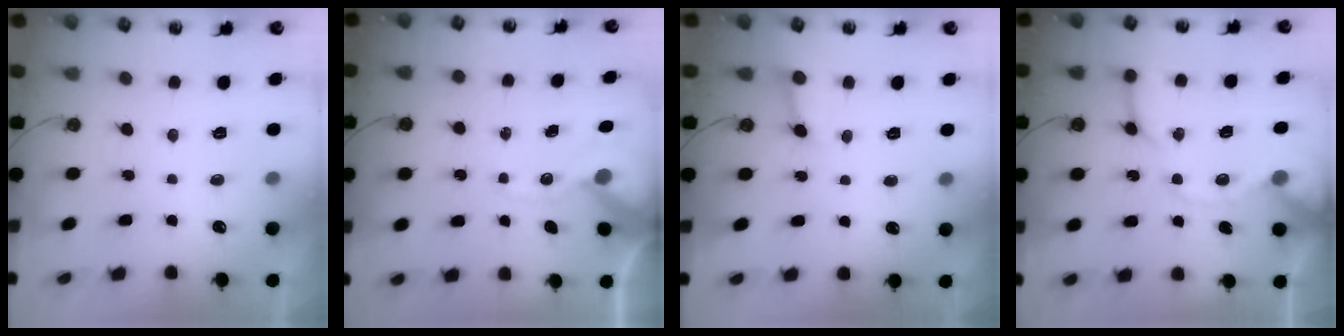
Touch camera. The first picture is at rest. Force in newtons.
{"total": 11.3, "press": 11.2, "slide": 1.7}
{"total": 3.0, "press": 3.0, "slide": 0.1}
{"total": 14.7, "press": 14.5, "slide": 1.9}